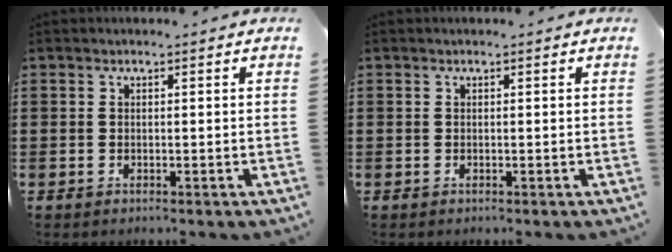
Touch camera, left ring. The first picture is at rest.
{"total": 0.0}